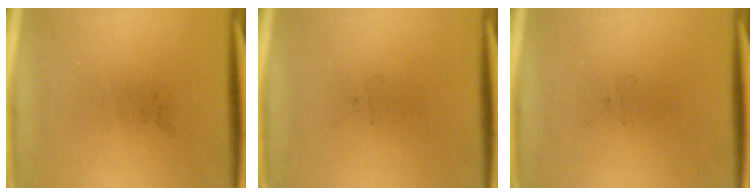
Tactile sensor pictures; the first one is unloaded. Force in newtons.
{"total": 0.0}
{"total": 0.0}